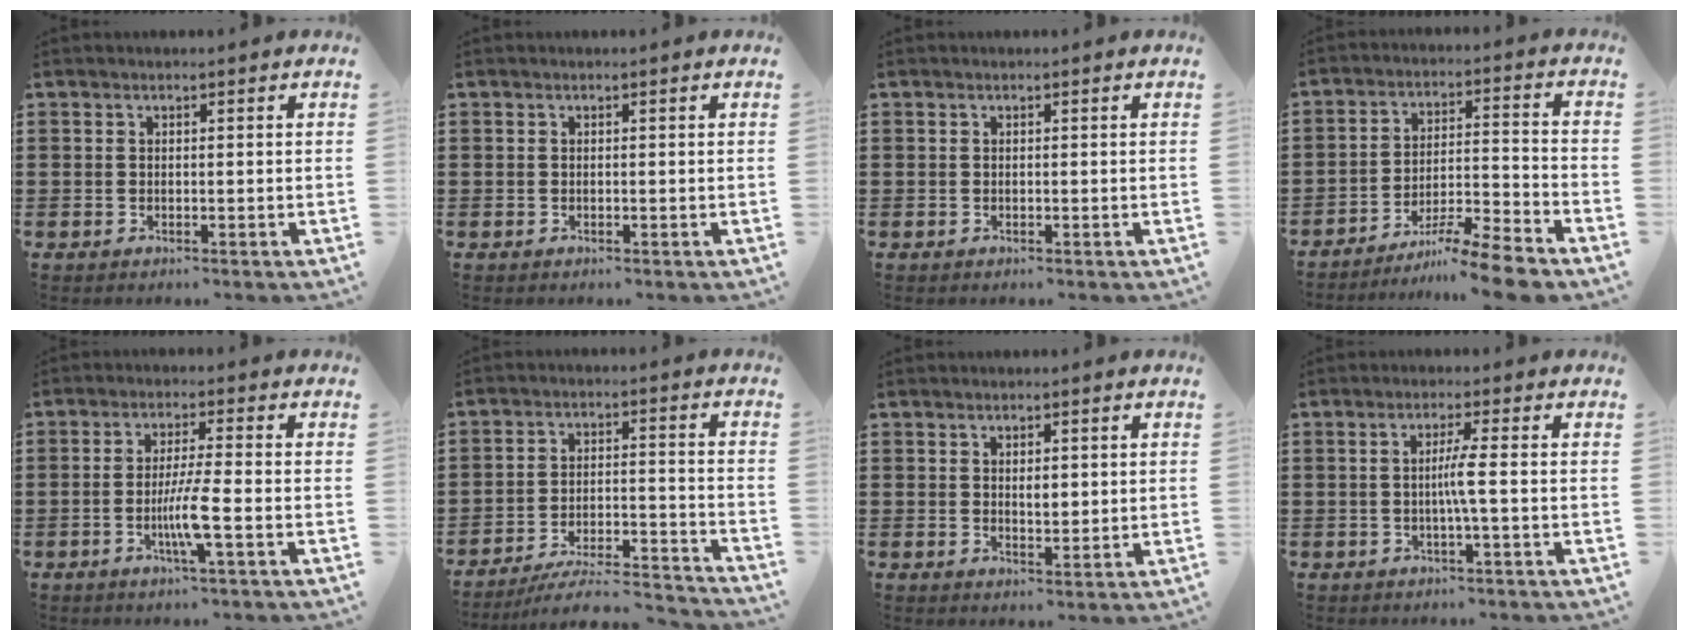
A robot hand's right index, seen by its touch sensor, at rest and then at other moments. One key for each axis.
{"total": 0.0}
{"total": 0.0}
{"total": 9.0, "fx": -7.8, "fy": 0.3, "fz": 4.5, "tx": -0.070, "ty": 0.017, "tz": -0.151}
{"total": 5.8, "fx": -1.9, "fy": -0.2, "fz": 5.4, "tx": -0.106, "ty": -0.016, "tz": -0.038}
{"total": 6.6, "fx": -6.0, "fy": 0.9, "fz": 2.5, "tx": -0.041, "ty": 0.002, "tz": -0.117}
{"total": 2.1, "fx": 0.5, "fy": 0.9, "fz": 1.8, "tx": -0.028, "ty": 0.003, "tz": 0.006}
{"total": 3.4, "fx": -0.4, "fy": -0.4, "fz": 3.4, "tx": -0.069, "ty": -0.010, "tz": -0.014}